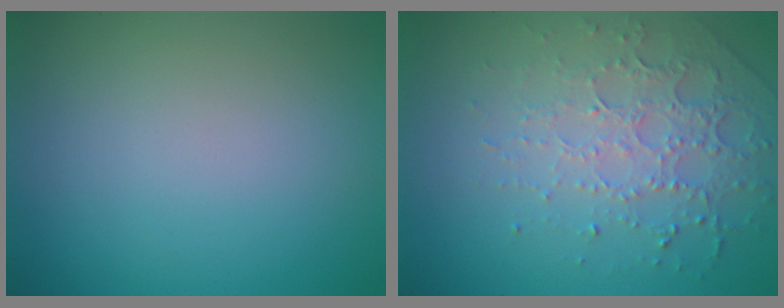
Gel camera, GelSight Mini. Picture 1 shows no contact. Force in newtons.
{"total": 4.5, "press": 3.1, "slide": 3.2}